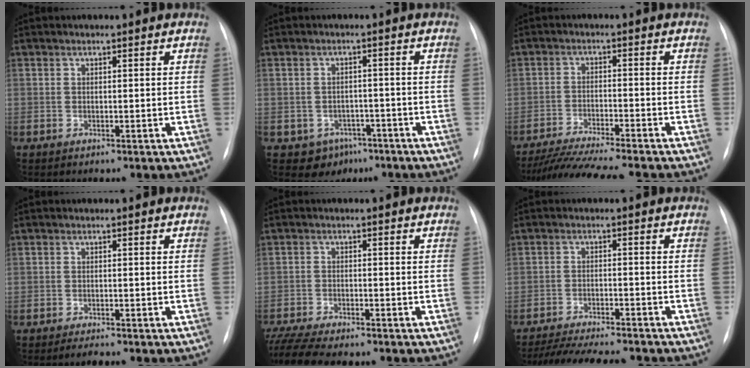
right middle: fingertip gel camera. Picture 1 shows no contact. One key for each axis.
{"total": 4.6, "fx": -2.7, "fy": 3.6, "fz": 0.8, "tx": -0.003, "ty": 0.010, "tz": -0.029}
{"total": 12.5, "fx": -11.1, "fy": -0.6, "fz": 5.8, "tx": -0.086, "ty": -0.020, "tz": -0.176}
{"total": 1.6, "fx": -1.4, "fy": 0.0, "fz": 0.7, "tx": -0.019, "ty": -0.006, "tz": -0.022}
{"total": 10.9, "fx": -9.5, "fy": 1.4, "fz": 5.0, "tx": -0.081, "ty": -0.012, "tz": -0.148}
{"total": 13.6, "fx": -12.3, "fy": 1.8, "fz": 5.7, "tx": -0.092, "ty": -0.013, "tz": -0.175}